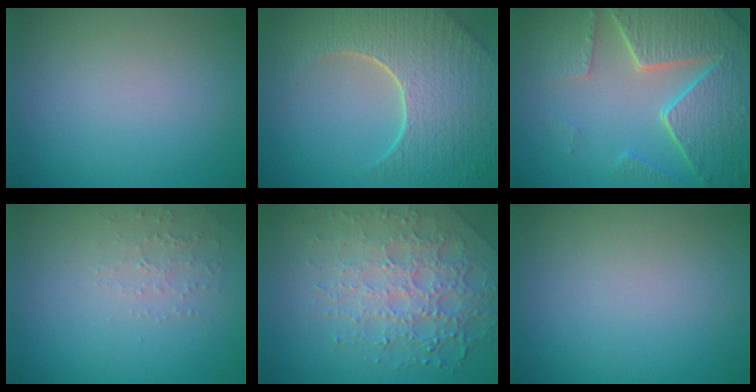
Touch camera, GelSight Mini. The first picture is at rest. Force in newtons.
{"total": 8.8, "press": 6.1, "slide": 6.4}
{"total": 8.3, "press": 5.9, "slide": 5.8}
{"total": 1.5, "press": 1.5, "slide": 0.5}
{"total": 6.9, "press": 5.0, "slide": 4.7}
{"total": 0.0}